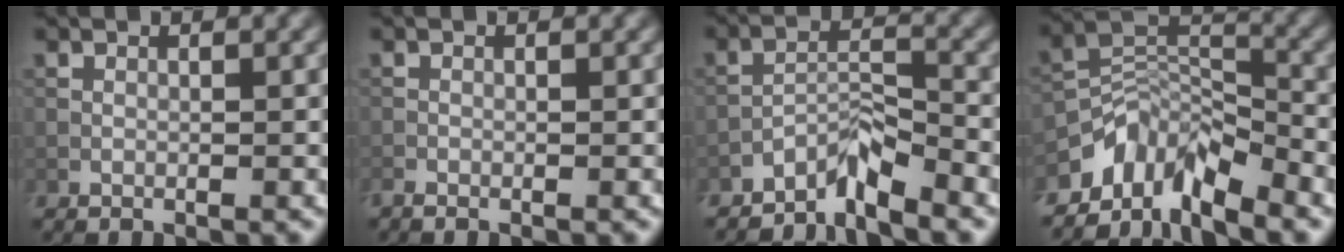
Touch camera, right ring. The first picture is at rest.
{"total": 0.5, "force": [-0.5, 0.1, 0.2], "torque": [-0.002, -0.002, -0.012]}
{"total": 3.2, "force": [-2.9, 0.4, 1.4], "torque": [-0.020, 0.012, -0.058]}
{"total": 5.9, "force": [-4.7, 2.3, 2.6], "torque": [-0.033, -0.003, -0.098]}